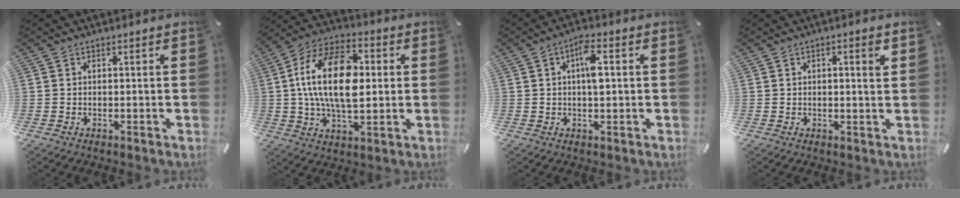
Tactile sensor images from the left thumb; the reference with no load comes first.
{"total": 19.0, "force": [1.6, 10.9, 15.4], "torque": [-0.319, 0.004, 0.019]}
{"total": 5.7, "force": [1.0, 2.0, 5.2], "torque": [-0.088, 0.004, 0.012]}
{"total": 2.8, "force": [0.9, 0.6, 2.6], "torque": [-0.037, -0.004, 0.009]}